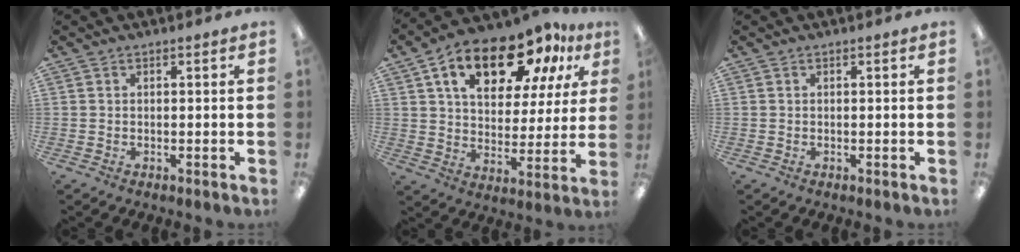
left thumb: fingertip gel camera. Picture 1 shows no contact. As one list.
[{"total": 19.1, "force": [11.1, 9.9, 12.0], "torque": [-0.200, -0.035, 0.190]}, {"total": 0.0}]